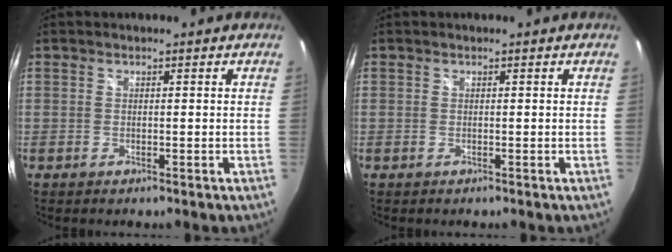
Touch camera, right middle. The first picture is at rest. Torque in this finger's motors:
{"motor_torque": [0.00, 0.00, 0.00, 0.00]}